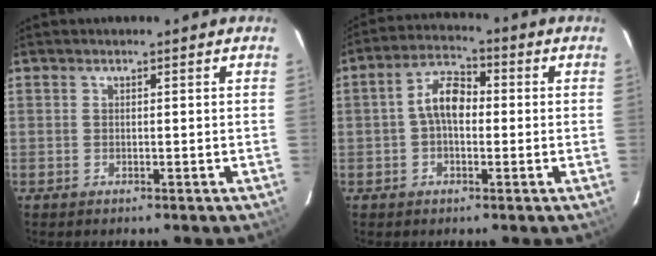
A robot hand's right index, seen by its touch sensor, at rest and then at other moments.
{"total": 6.7, "force": [-0.2, 3.9, 5.4], "torque": [-0.102, 0.023, -0.007]}